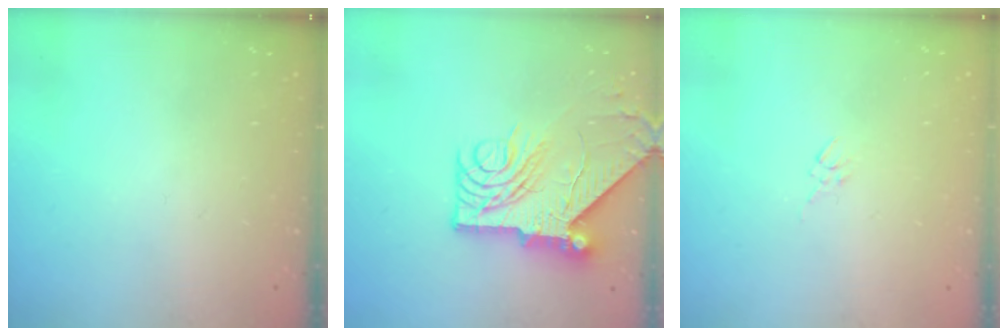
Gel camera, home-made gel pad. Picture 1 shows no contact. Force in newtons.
{"total": 13.5, "press": 13.4, "slide": 1.7}
{"total": 2.7, "press": 2.7, "slide": 0.5}